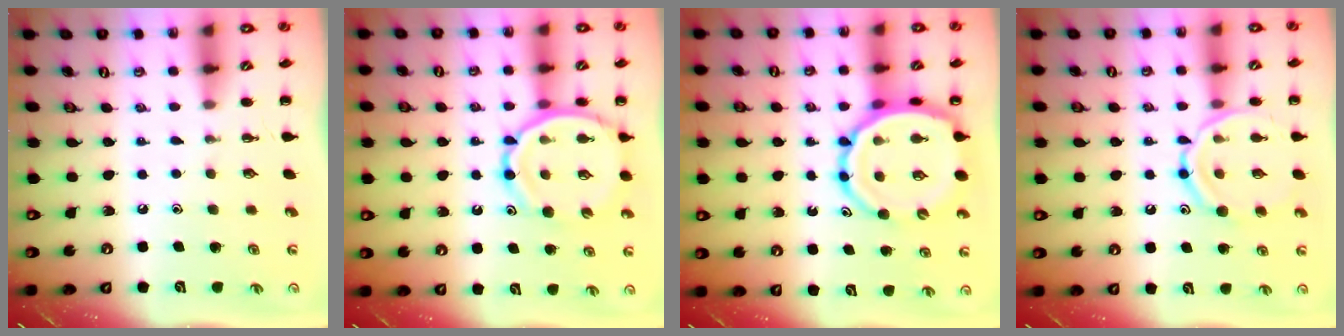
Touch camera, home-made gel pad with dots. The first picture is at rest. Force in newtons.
{"total": 12.9, "press": 12.4, "slide": 3.6}
{"total": 14.6, "press": 14.2, "slide": 3.5}
{"total": 13.1, "press": 13.0, "slide": 1.1}